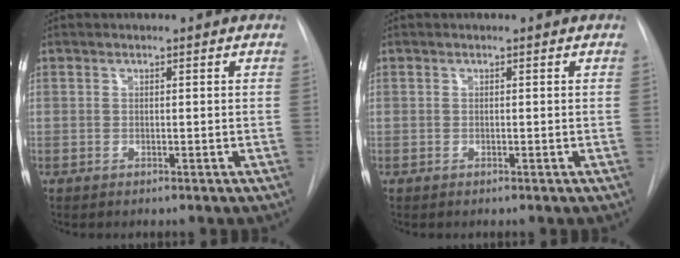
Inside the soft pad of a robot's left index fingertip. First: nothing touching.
{"total": 0.6, "force": [-0.6, 0.0, -0.1], "torque": [0.003, -0.006, -0.009]}